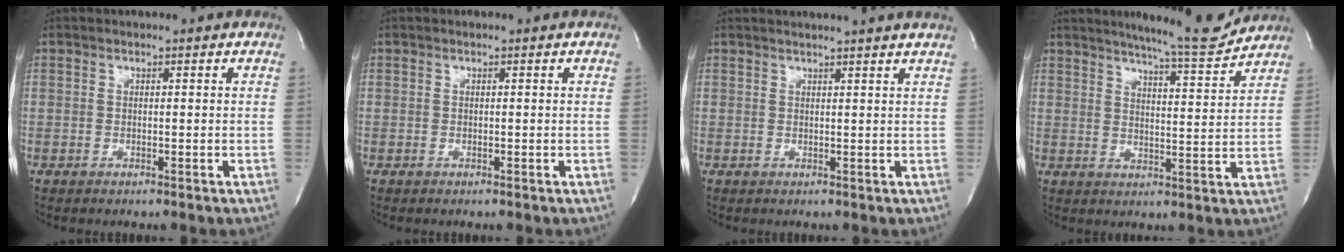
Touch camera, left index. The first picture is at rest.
{"total": 0.0}
{"total": 6.6, "force": [6.1, -0.9, 2.4], "torque": [-0.023, 0.012, 0.058]}
{"total": 9.7, "force": [9.1, -0.2, 3.3], "torque": [-0.052, -0.021, 0.124]}